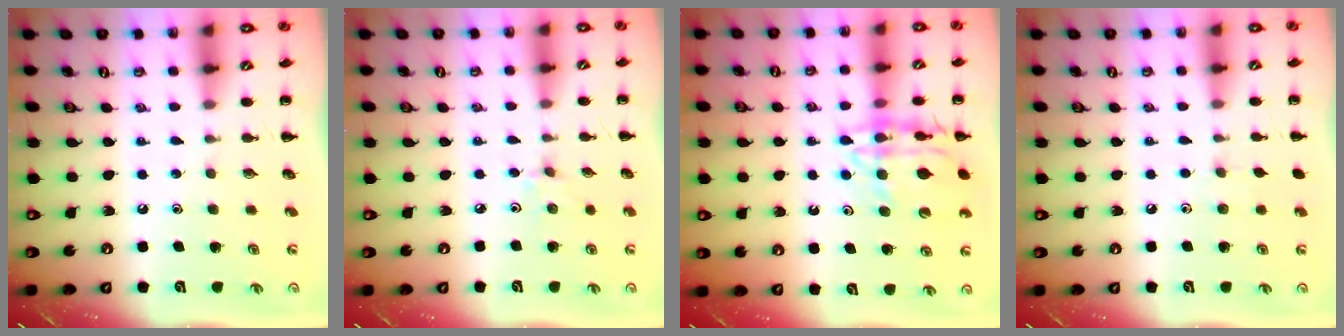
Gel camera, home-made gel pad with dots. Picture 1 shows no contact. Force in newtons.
{"total": 1.7, "press": 1.6, "slide": 0.6}
{"total": 15.6, "press": 15.5, "slide": 2.2}
{"total": 4.1, "press": 3.7, "slide": 1.7}